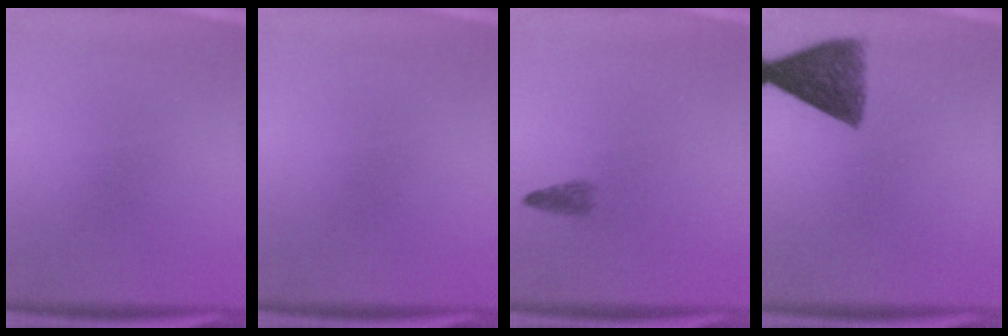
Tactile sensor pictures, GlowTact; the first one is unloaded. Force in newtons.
{"total": 0.0}
{"total": 1.4}
{"total": 8.2}